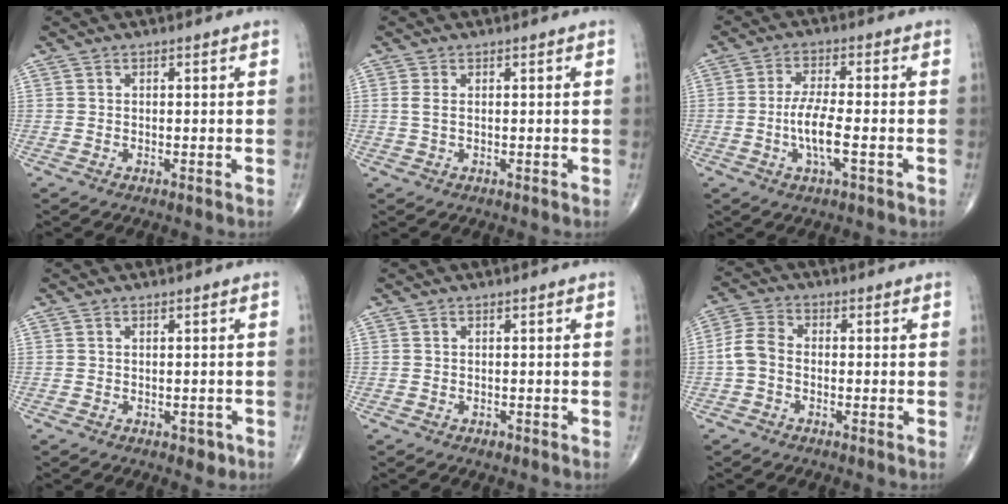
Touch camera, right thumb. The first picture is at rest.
{"total": 1.5, "force": [0.3, 0.7, 1.3], "torque": [-0.035, 0.002, 0.008]}
{"total": 6.8, "force": [-1.7, 1.7, 6.3], "torque": [-0.133, 0.005, -0.034]}
{"total": 1.8, "force": [-0.6, 1.2, 1.2], "torque": [-0.007, 0.000, -0.004]}
{"total": 0.7, "force": [-0.4, 0.5, 0.4], "torque": [-0.005, -0.001, -0.005]}
{"total": 5.0, "force": [-1.0, 3.4, 3.5], "torque": [-0.070, 0.015, -0.032]}